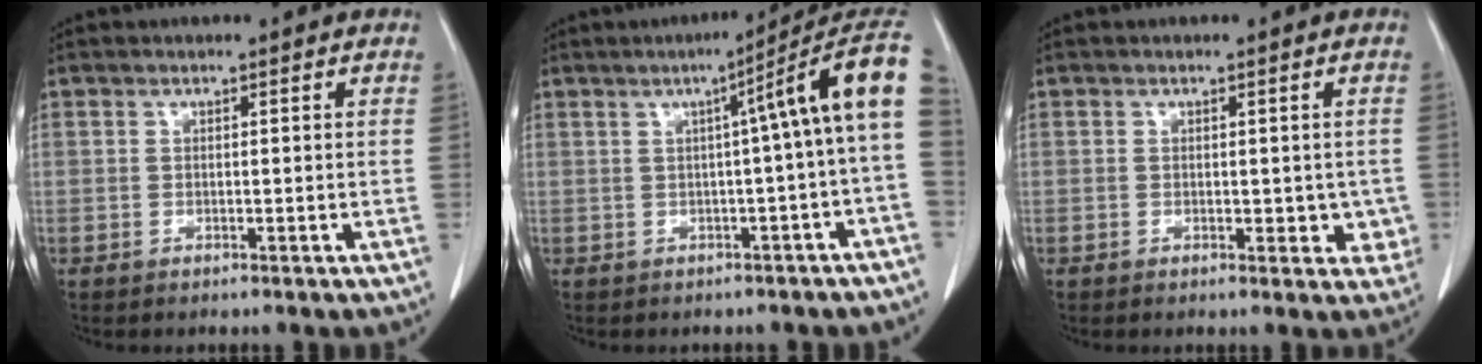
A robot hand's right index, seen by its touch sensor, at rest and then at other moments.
{"total": 9.9, "force": [1.1, -0.5, 9.8], "torque": [-0.116, 0.037, 0.004]}
{"total": 3.4, "force": [-0.6, 2.0, 2.7], "torque": [-0.014, -0.001, -0.006]}